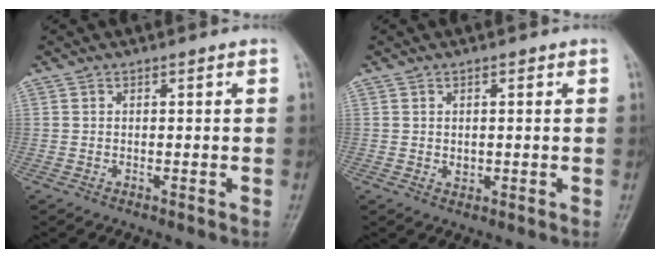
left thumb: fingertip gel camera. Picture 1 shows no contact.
{"total": 1.5, "force": [0.1, 1.2, 0.9], "torque": [-0.008, -0.001, 0.004]}